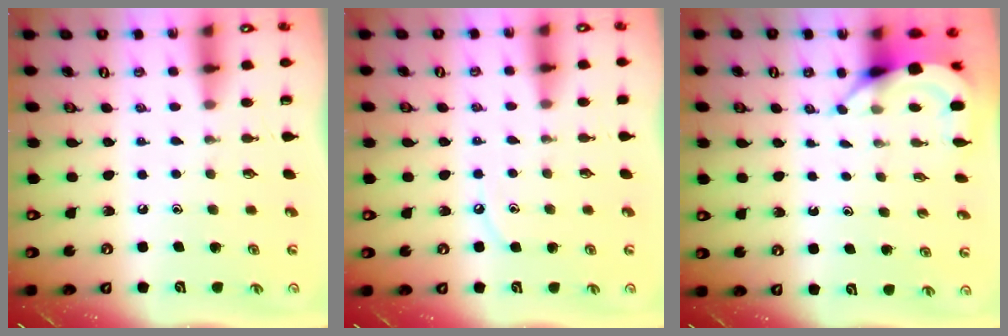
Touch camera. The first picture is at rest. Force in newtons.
{"total": 3.9, "press": 3.9, "slide": 0.4}
{"total": 3.8, "press": 3.7, "slide": 0.3}